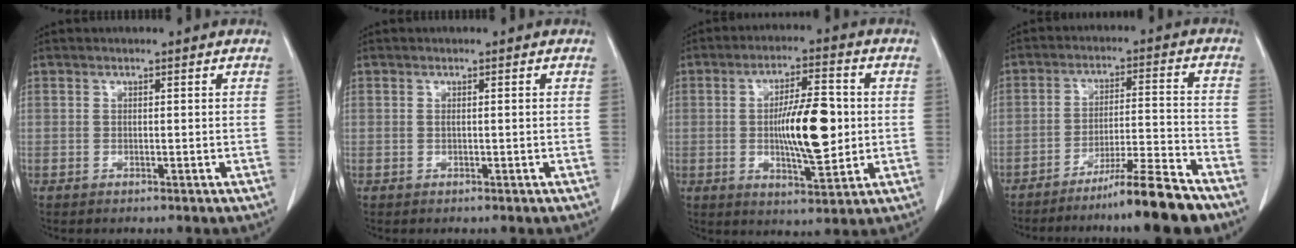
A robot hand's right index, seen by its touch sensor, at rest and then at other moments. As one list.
[{"total": 0.7, "force": [0.0, 0.1, 0.6], "torque": [-0.012, 0.003, 0.002]}, {"total": 11.2, "force": [-0.3, 2.8, 10.8], "torque": [-0.186, 0.000, -0.004]}, {"total": 10.7, "force": [-8.6, -0.8, 6.3], "torque": [-0.087, -0.008, -0.145]}]